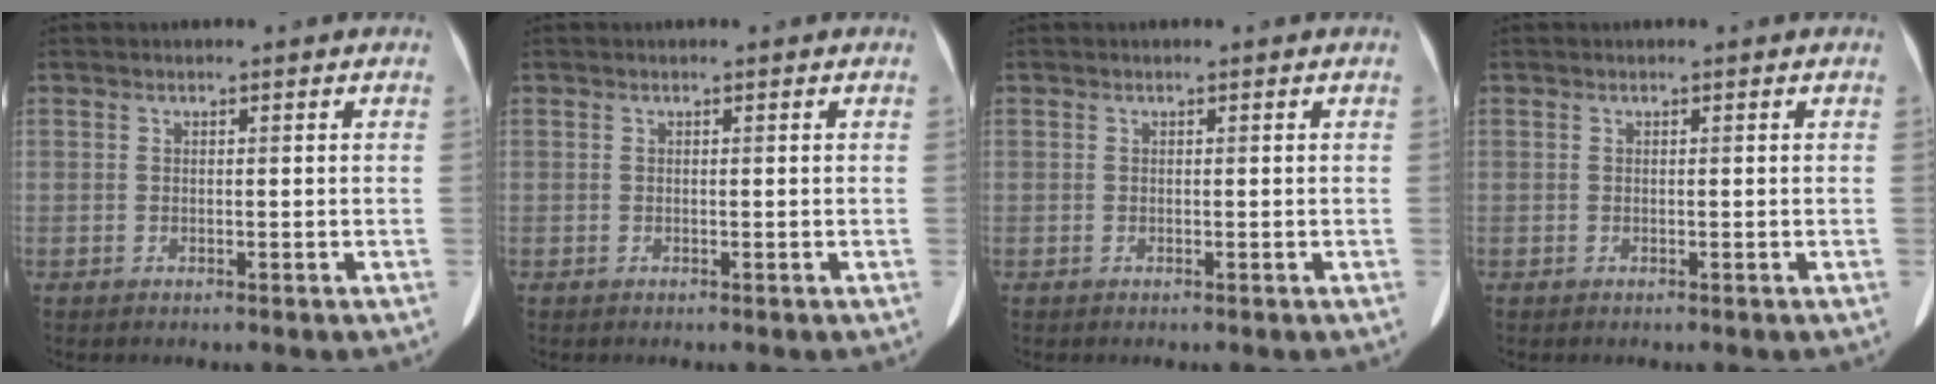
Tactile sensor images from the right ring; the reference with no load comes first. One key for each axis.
{"total": 0.0}
{"total": 0.0}
{"total": 0.0}